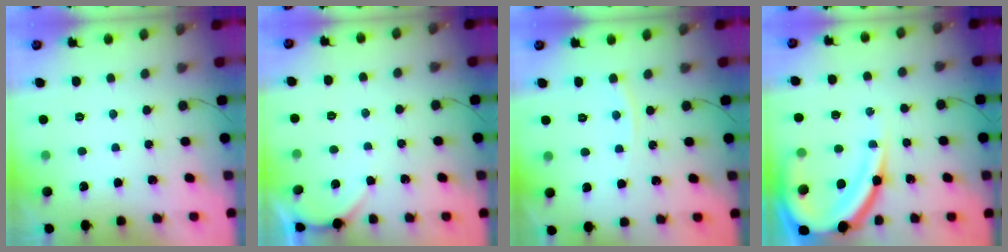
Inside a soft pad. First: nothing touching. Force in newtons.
{"total": 1.6, "press": 1.6, "slide": 0.2}
{"total": 2.5, "press": 2.5, "slide": 0.4}
{"total": 16.0, "press": 16.0, "slide": 1.5}